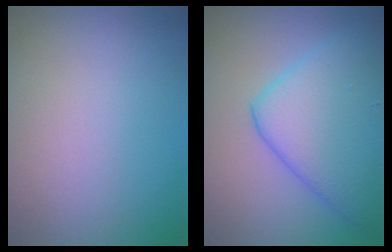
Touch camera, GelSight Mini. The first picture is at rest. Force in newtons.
{"total": 7.5, "press": 7.5, "slide": 0.2}